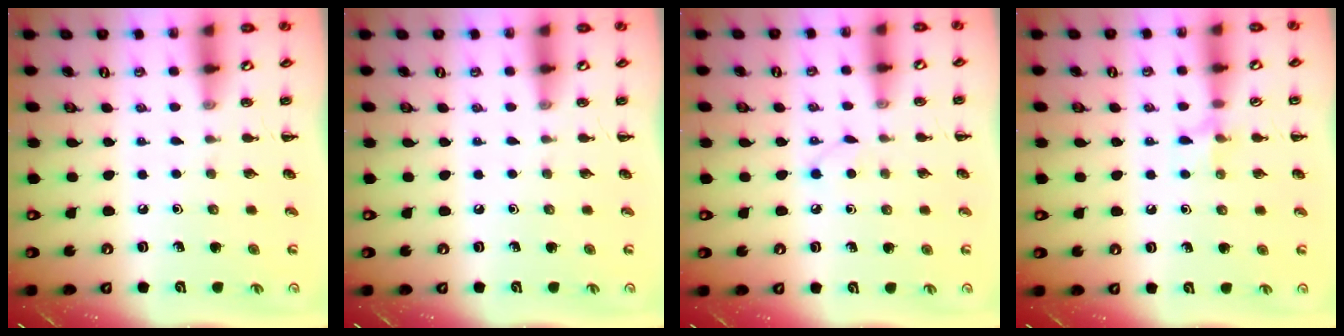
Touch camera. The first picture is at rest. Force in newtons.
{"total": 0.0}
{"total": 2.9, "press": 2.7, "slide": 0.9}
{"total": 6.2, "press": 6.0, "slide": 1.2}